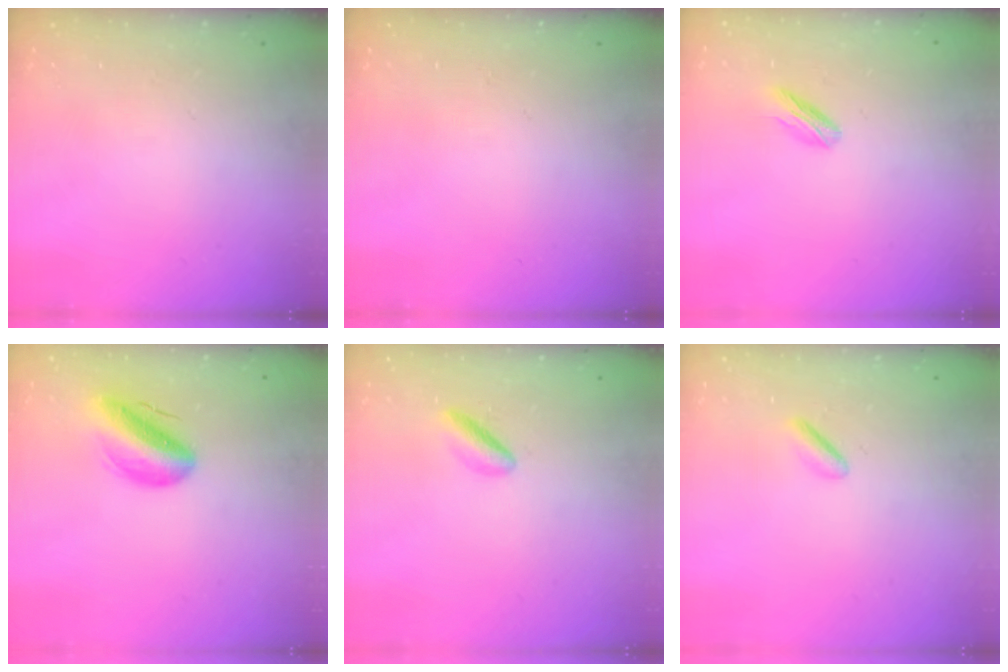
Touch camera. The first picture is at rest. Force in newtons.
{"total": 0.0}
{"total": 3.8, "press": 3.7, "slide": 0.8}
{"total": 11.4, "press": 10.9, "slide": 3.5}
{"total": 3.0, "press": 3.0, "slide": 0.1}
{"total": 1.4, "press": 1.1, "slide": 0.9}